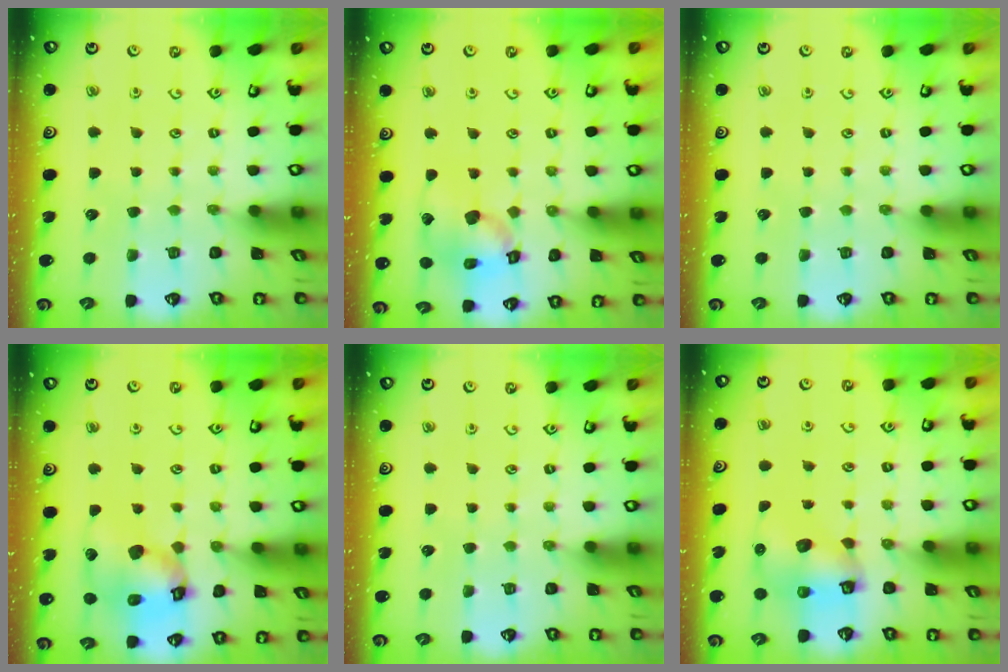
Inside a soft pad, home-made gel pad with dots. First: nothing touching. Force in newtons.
{"total": 13.8, "press": 13.6, "slide": 1.9}
{"total": 0.0}
{"total": 14.8, "press": 14.7, "slide": 1.7}
{"total": 0.0}
{"total": 8.1, "press": 8.1, "slide": 0.6}